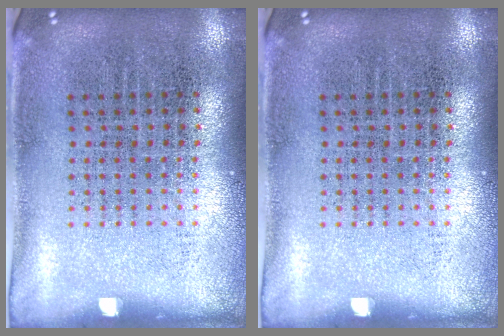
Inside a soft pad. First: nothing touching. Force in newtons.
{"total": 0.0}